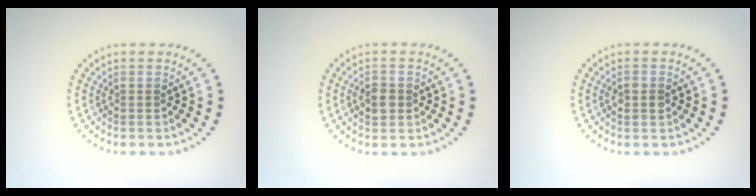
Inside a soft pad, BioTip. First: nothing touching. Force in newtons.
{"total": 1.9, "press": 1.8, "slide": 0.3}
{"total": 1.7, "press": 1.7, "slide": 0.1}